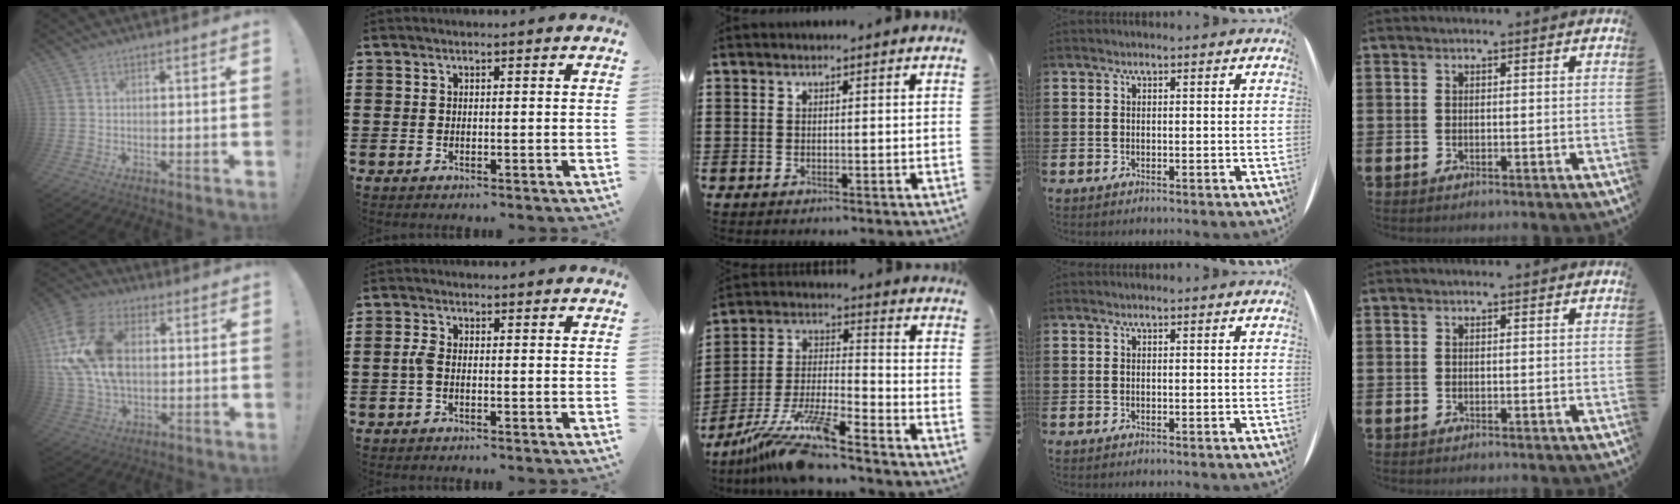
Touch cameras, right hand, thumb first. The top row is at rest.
{"thumb": {"total": 19.3, "force": [2.9, 13.2, 13.8], "torque": [-0.265, 0.003, 0.057]}, "index": {"total": 2.2, "force": [-0.5, 0.9, 1.9], "torque": [-0.053, -0.004, -0.014]}, "middle": {"total": 11.8, "force": [-10.1, 0.3, 6.1], "torque": [-0.133, 0.002, -0.203]}}